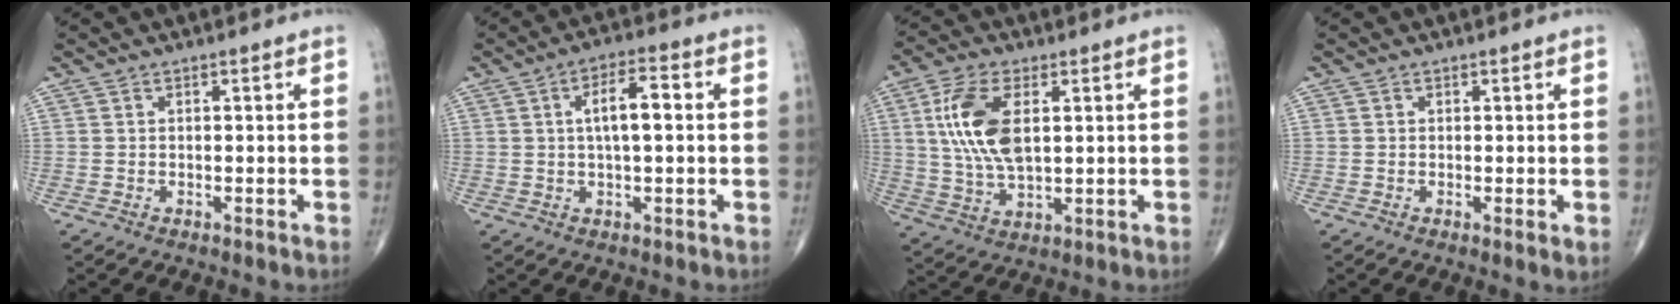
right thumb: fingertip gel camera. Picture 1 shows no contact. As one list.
[{"total": 6.9, "force": [0.9, 2.3, 6.5], "torque": [-0.108, 0.013, 0.011]}, {"total": 12.4, "force": [2.8, 6.0, 10.5], "torque": [-0.215, -0.005, 0.057]}, {"total": 1.3, "force": [0.0, 0.4, 1.2], "torque": [-0.024, -0.007, -0.002]}]